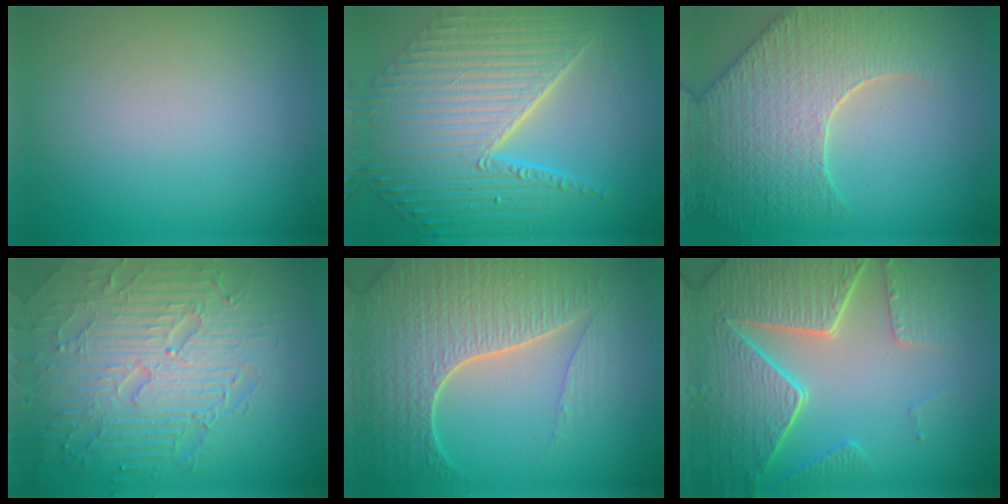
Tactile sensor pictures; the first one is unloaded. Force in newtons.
{"total": 10.8, "press": 7.2, "slide": 8.0}
{"total": 8.5, "press": 6.5, "slide": 5.5}
{"total": 9.0, "press": 6.4, "slide": 6.4}
{"total": 7.7, "press": 5.6, "slide": 5.2}
{"total": 8.4, "press": 6.1, "slide": 5.8}